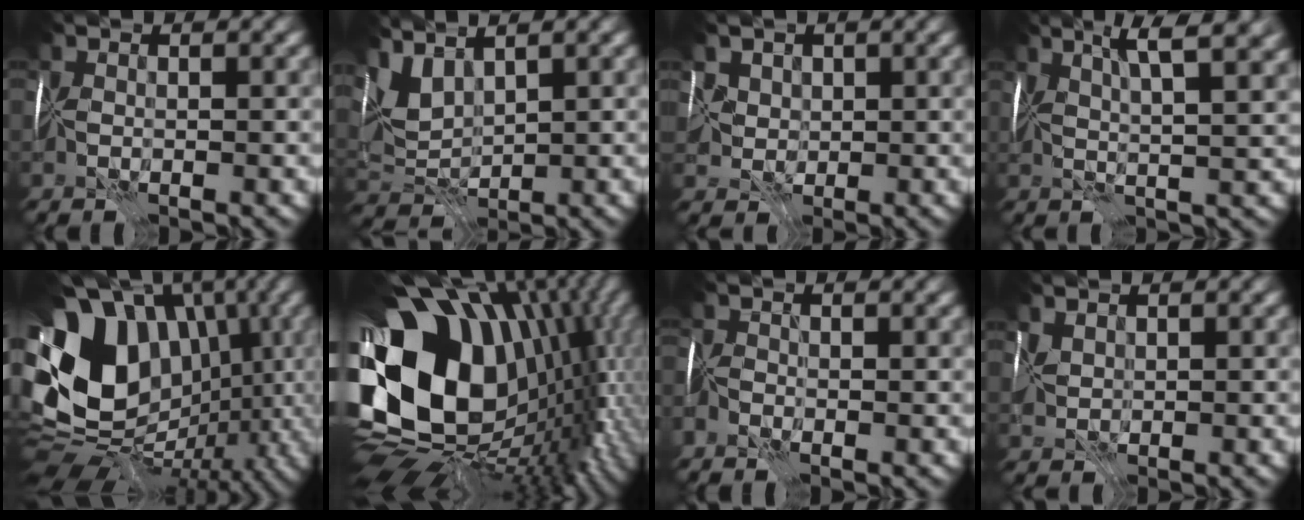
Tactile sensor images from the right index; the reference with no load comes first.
{"total": 3.0, "force": [2.5, 0.3, 1.7], "torque": [-0.036, -0.005, 0.054]}
{"total": 2.6, "force": [1.2, 2.1, 1.0], "torque": [-0.009, 0.005, 0.019]}
{"total": 5.5, "force": [3.0, 0.2, 4.6], "torque": [-0.063, 0.011, 0.046]}
{"total": 14.1, "force": [1.5, 10.9, 8.8], "torque": [-0.166, 0.012, 0.032]}
{"total": 17.7, "force": [1.2, 12.8, 12.3], "torque": [-0.242, -0.054, 0.072]}
{"total": 1.9, "force": [-1.5, 0.7, 0.9], "torque": [-0.019, -0.003, -0.035]}
{"total": 0.9, "force": [0.8, 0.0, 0.3], "torque": [-0.007, -0.002, 0.019]}